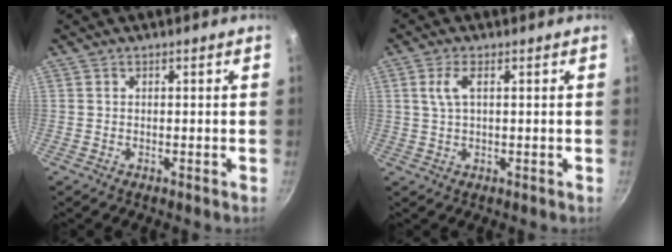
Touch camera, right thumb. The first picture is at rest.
{"total": 3.7, "force": [1.0, 1.4, 3.2], "torque": [-0.072, 0.005, 0.020]}